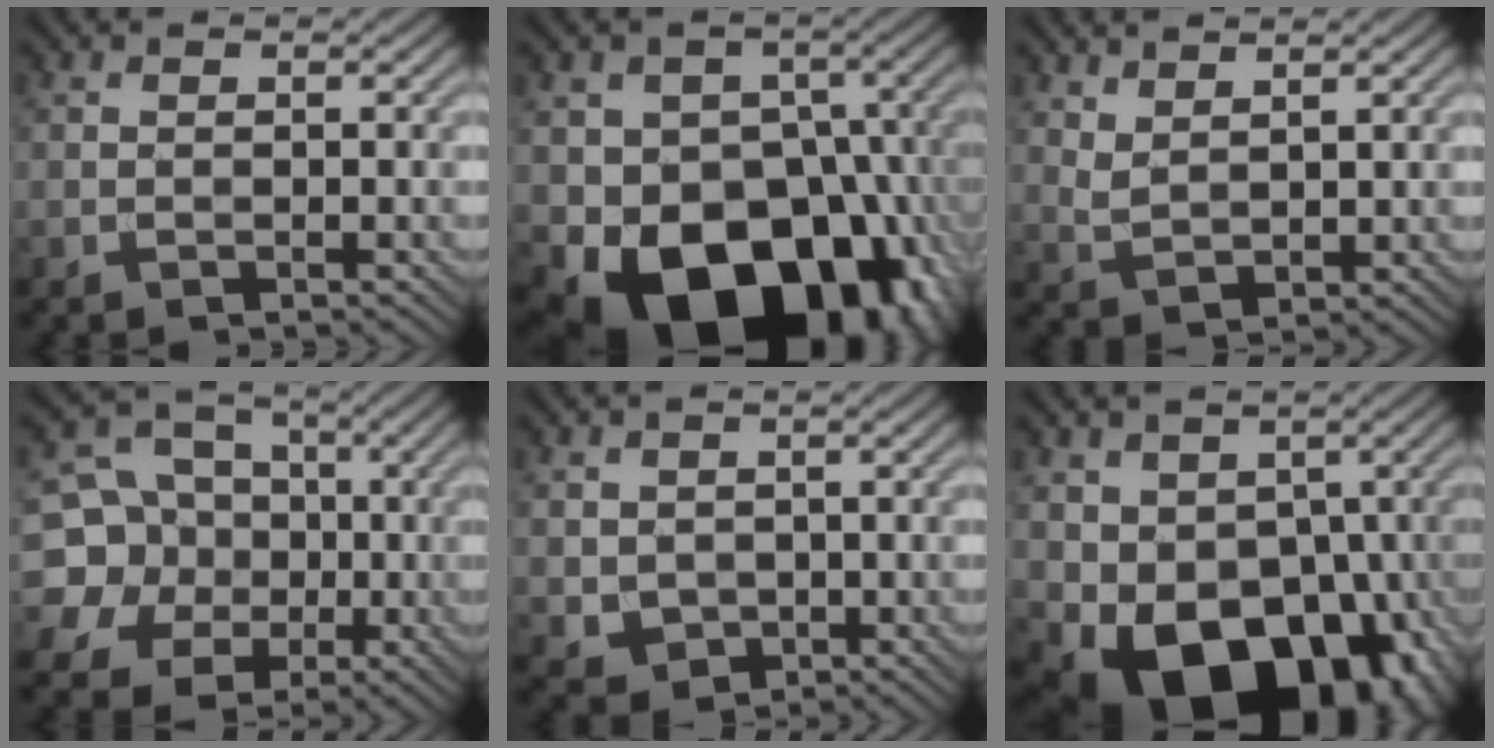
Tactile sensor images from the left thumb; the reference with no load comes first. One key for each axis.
{"total": 20.0, "fx": -8.7, "fy": 14.3, "fz": 11.1, "tx": -0.154, "ty": -0.038, "tz": -0.134}
{"total": 3.1, "fx": 2.5, "fy": 1.0, "fz": 1.6, "tx": -0.036, "ty": -0.007, "tz": 0.058}
{"total": 12.0, "fx": -1.5, "fy": 11.1, "fz": 4.3, "tx": -0.140, "ty": 0.013, "tz": -0.051}
{"total": 3.1, "fx": 0.5, "fy": 2.8, "fz": 1.3, "tx": -0.048, "ty": -0.011, "tz": 0.016}
{"total": 16.2, "fx": -4.6, "fy": 11.3, "fz": 10.7, "tx": -0.166, "ty": -0.043, "tz": -0.063}